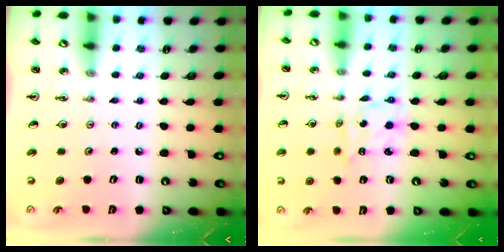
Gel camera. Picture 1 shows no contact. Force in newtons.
{"total": 2.4, "press": 2.4, "slide": 0.1}